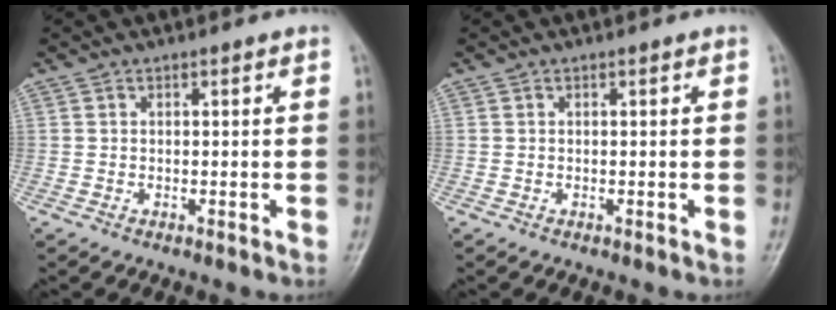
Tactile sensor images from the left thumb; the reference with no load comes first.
{"total": 0.0}